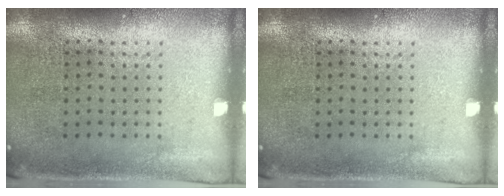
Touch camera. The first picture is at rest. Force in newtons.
{"total": 0.0}